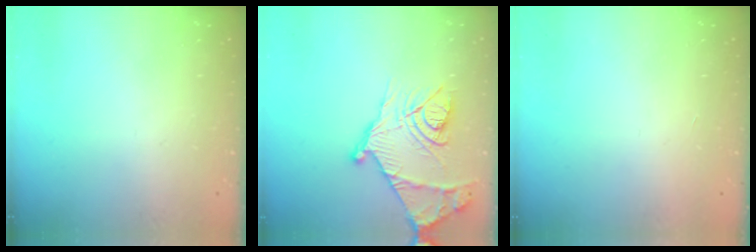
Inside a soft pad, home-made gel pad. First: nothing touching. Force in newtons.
{"total": 18.9, "press": 18.8, "slide": 1.6}
{"total": 1.7, "press": 1.7, "slide": 0.1}